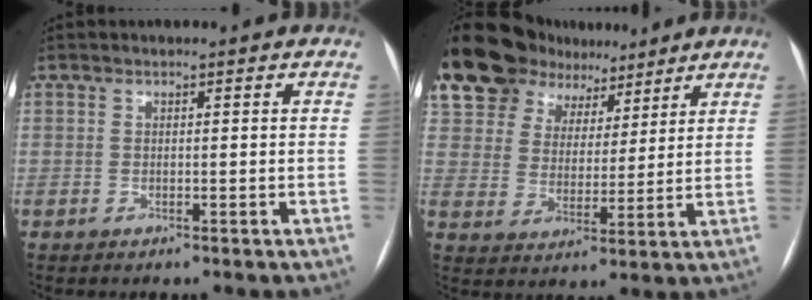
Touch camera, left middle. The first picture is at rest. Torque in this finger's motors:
{"motor_torque": [0.53, -0.19, 1.05, 0.21]}